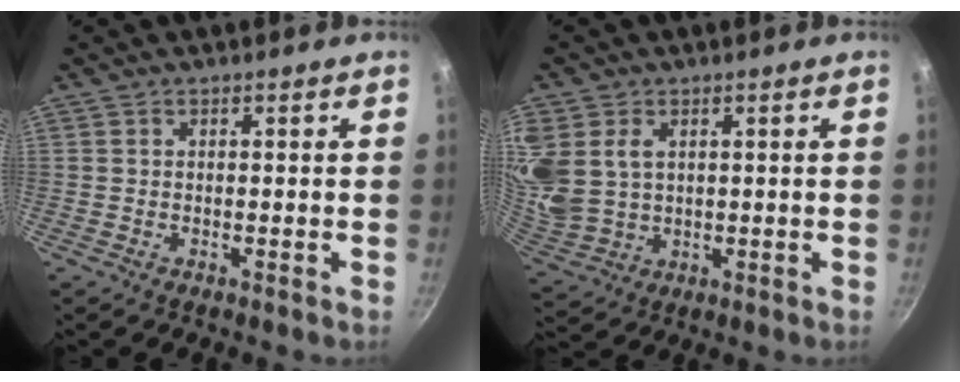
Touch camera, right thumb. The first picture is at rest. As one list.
[{"total": 11.7, "force": [3.4, 8.7, 7.0], "torque": [-0.153, -0.008, 0.080]}]